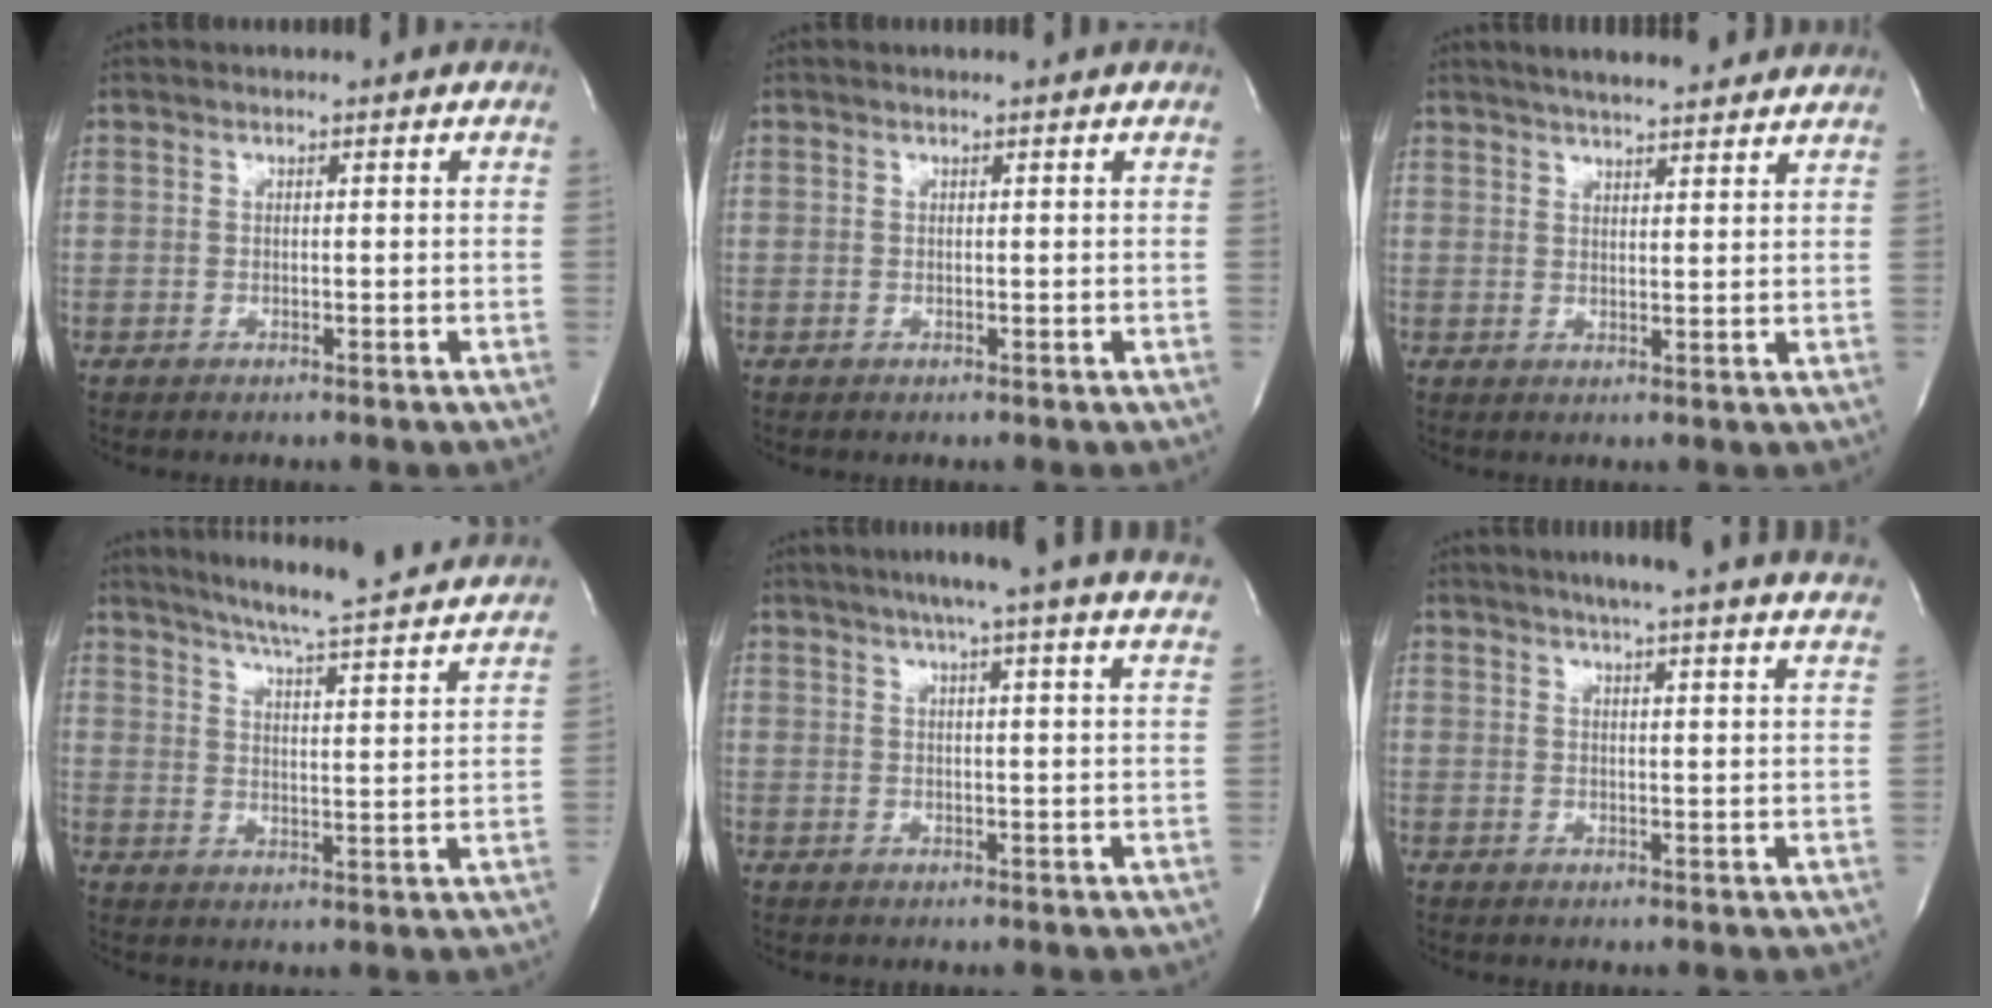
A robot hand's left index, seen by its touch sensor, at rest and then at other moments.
{"total": 0.6, "force": [0.6, -0.1, 0.2], "torque": [-0.006, -0.001, 0.008]}
{"total": 10.7, "force": [9.3, 1.4, 5.0], "torque": [-0.073, 0.014, 0.117]}
{"total": 20.7, "force": [19.0, 0.1, 8.2], "torque": [-0.129, -0.037, 0.242]}
{"total": 20.2, "force": [17.6, -0.8, 9.8], "torque": [-0.152, -0.018, 0.209]}
{"total": 22.2, "force": [19.9, 0.2, 9.8], "torque": [-0.151, -0.029, 0.235]}